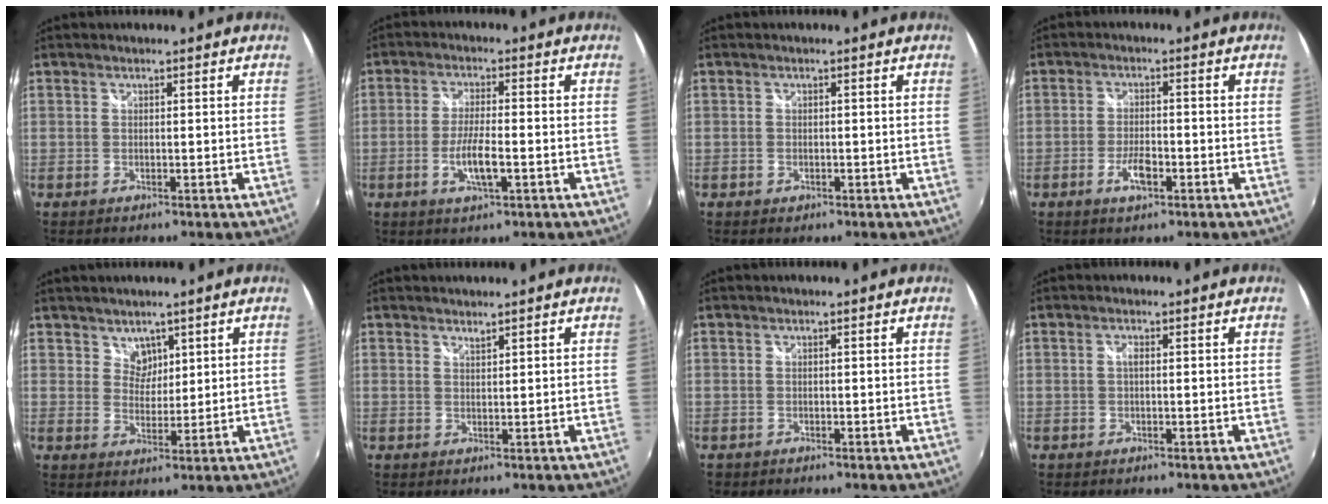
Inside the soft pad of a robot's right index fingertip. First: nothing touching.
{"total": 6.1, "force": [-2.1, 1.1, 5.6], "torque": [-0.114, -0.007, -0.038]}
{"total": 1.3, "force": [-0.6, 1.1, 0.3], "torque": [-0.007, -0.003, -0.010]}
{"total": 4.4, "force": [-2.1, 1.7, 3.4], "torque": [-0.074, -0.002, -0.039]}
{"total": 3.4, "force": [2.3, 2.5, 0.5], "torque": [0.001, 0.003, 0.041]}
{"total": 0.9, "force": [0.9, 0.1, 0.3], "torque": [-0.003, -0.001, 0.016]}
{"total": 0.7, "force": [-0.4, 0.6, 0.0], "torque": [-0.002, -0.001, -0.007]}
{"total": 1.0, "force": [0.0, 0.3, 0.9], "torque": [-0.017, 0.003, -0.003]}